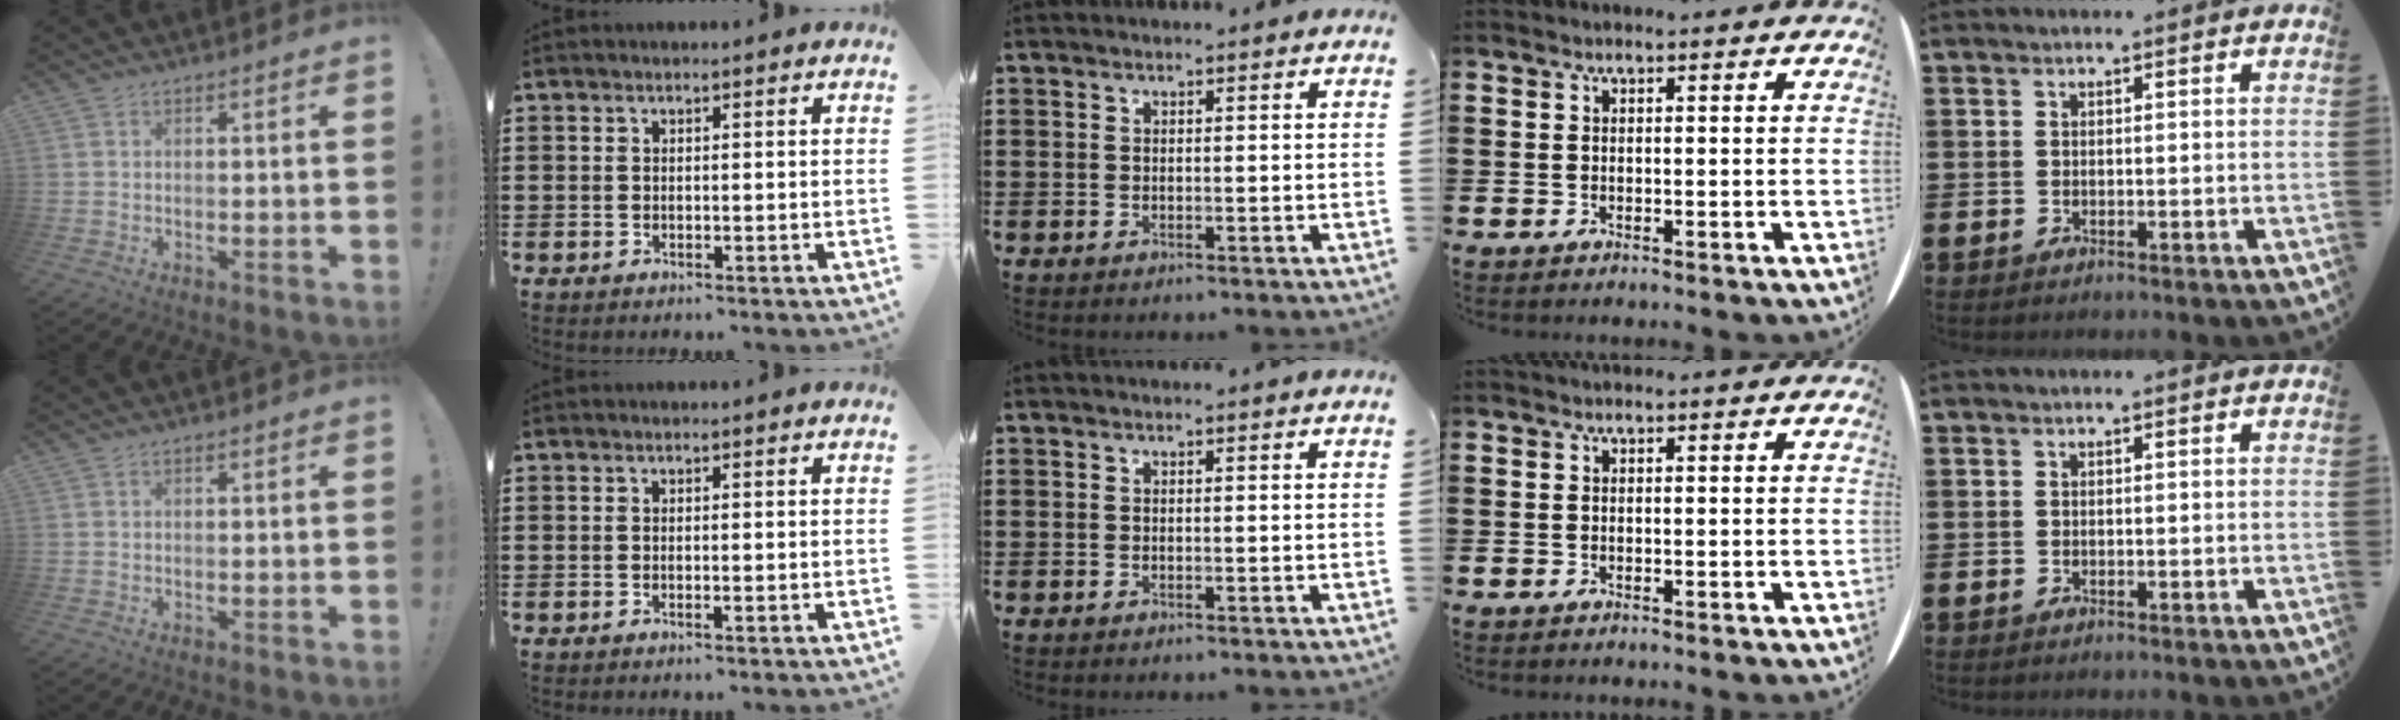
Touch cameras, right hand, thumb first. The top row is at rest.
{"index": {"total": 0.5, "force": [0.0, -0.1, 0.5], "torque": [-0.008, -0.006, 0.002]}}